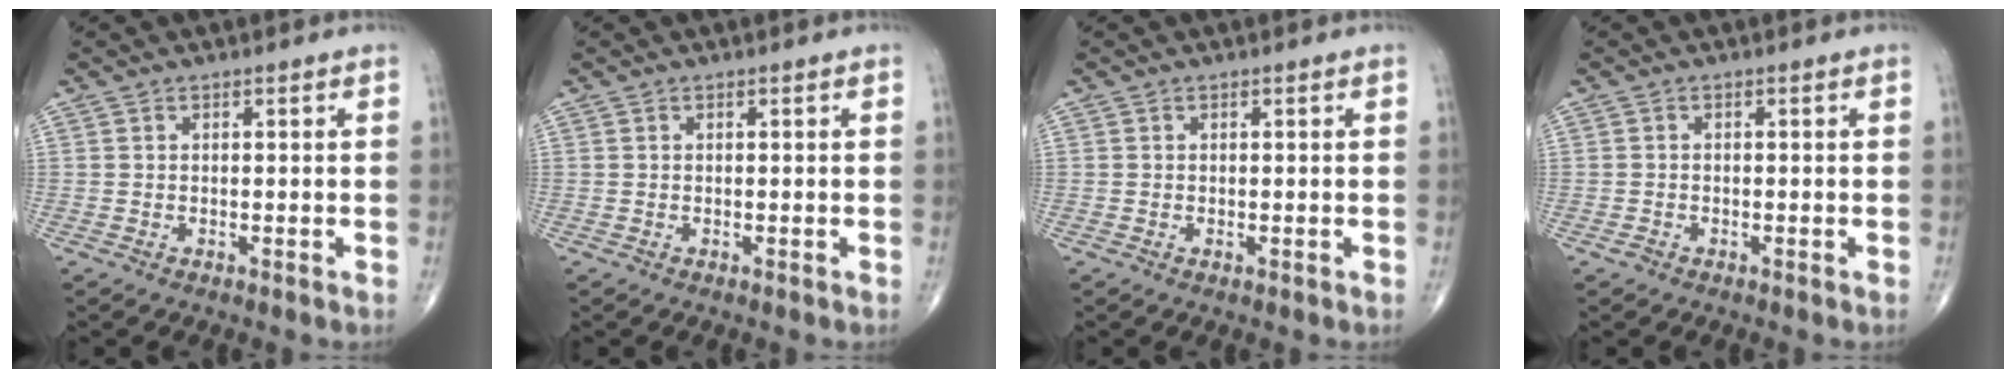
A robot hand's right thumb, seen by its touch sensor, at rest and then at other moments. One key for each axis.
{"total": 0.0}
{"total": 0.0}
{"total": 0.9, "fx": -0.6, "fy": 0.5, "fz": 0.3, "tx": -0.004, "ty": 0.003, "tz": -0.014}